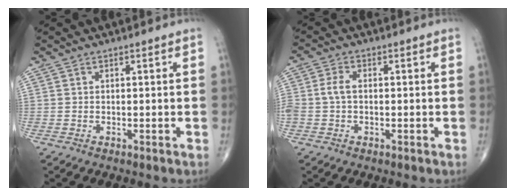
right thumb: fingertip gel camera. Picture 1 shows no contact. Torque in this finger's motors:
{"motor_torque": [0.08, 0.06, 0.34, 0.11, 0.05]}